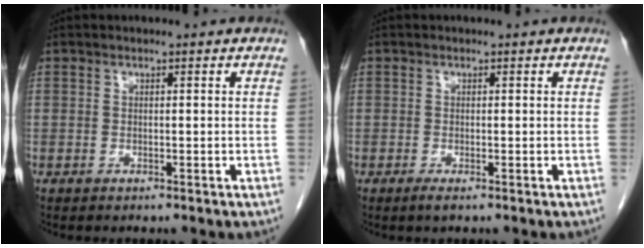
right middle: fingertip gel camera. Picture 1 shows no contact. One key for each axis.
{"total": 0.8, "fx": -0.5, "fy": 0.0, "fz": 0.6, "tx": -0.012, "ty": -0.003, "tz": -0.009}